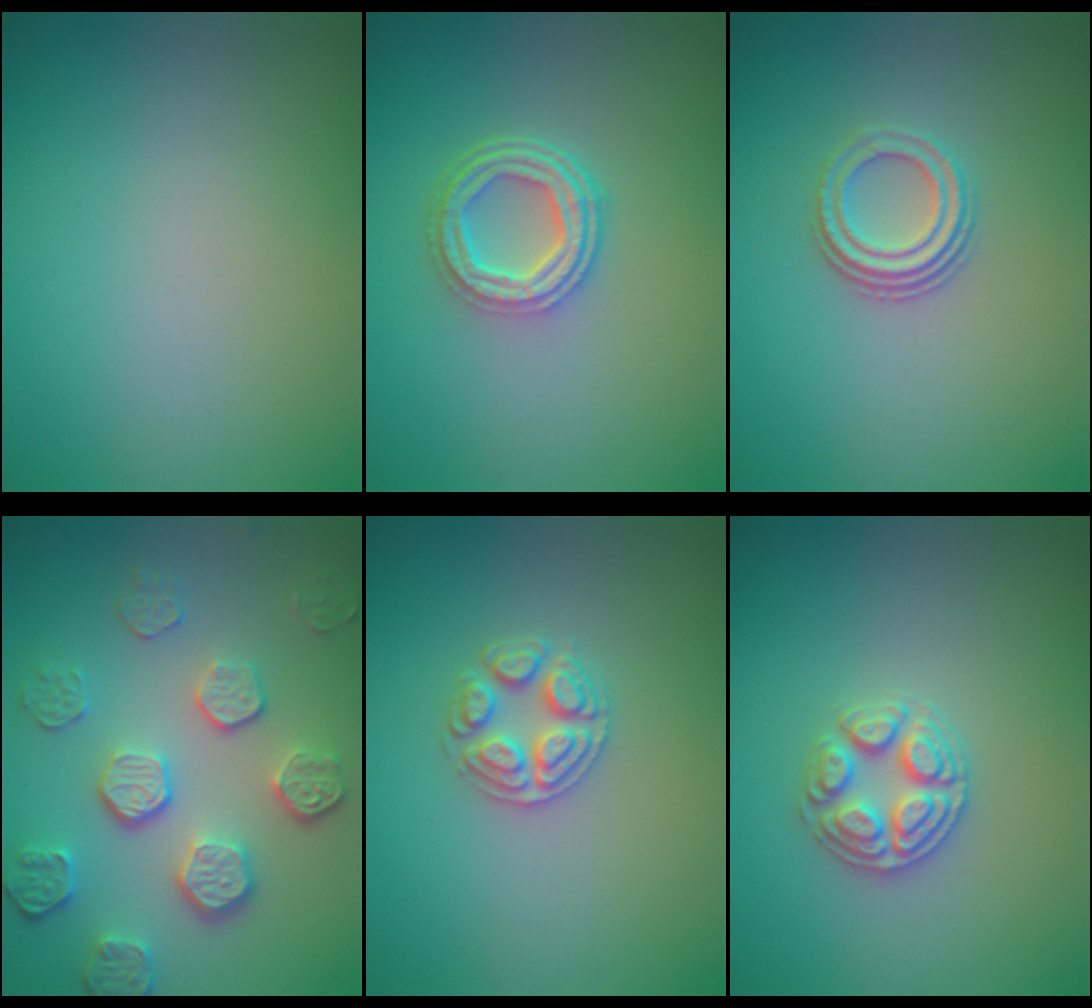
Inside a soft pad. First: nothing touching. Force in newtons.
{"total": 4.3, "press": 3.4, "slide": 2.7}
{"total": 2.9, "press": 2.2, "slide": 1.9}
{"total": 5.3, "press": 3.9, "slide": 3.6}
{"total": 2.5, "press": 2.5, "slide": 0.4}
{"total": 2.9, "press": 2.9, "slide": 0.1}